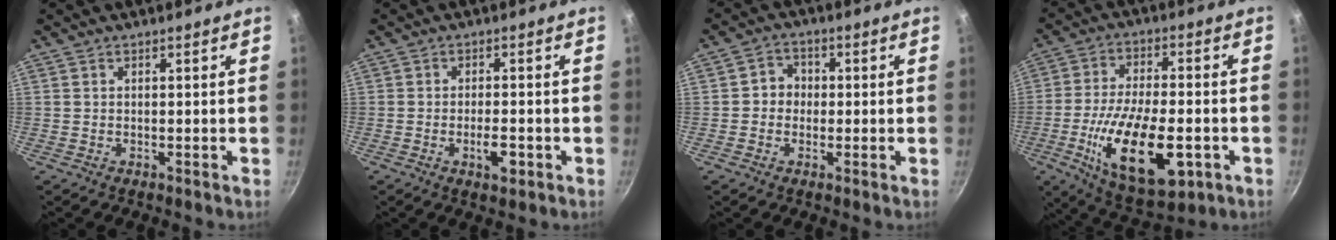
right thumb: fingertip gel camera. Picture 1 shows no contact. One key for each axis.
{"total": 4.3, "fx": -1.6, "fy": 1.6, "fz": 3.6, "tx": -0.051, "ty": 0.008, "tz": -0.025}
{"total": 4.4, "fx": -0.2, "fy": 4.0, "fz": 1.8, "tx": 0.000, "ty": 0.011, "tz": -0.011}
{"total": 20.1, "fx": -5.8, "fy": 9.0, "fz": 17.0, "tx": -0.286, "ty": 0.010, "tz": -0.091}